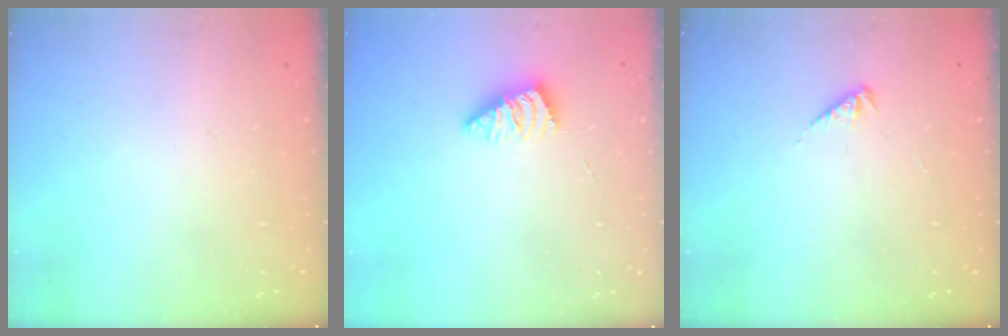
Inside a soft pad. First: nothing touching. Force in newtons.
{"total": 2.9, "press": 2.8, "slide": 0.6}
{"total": 2.5, "press": 2.5, "slide": 0.5}